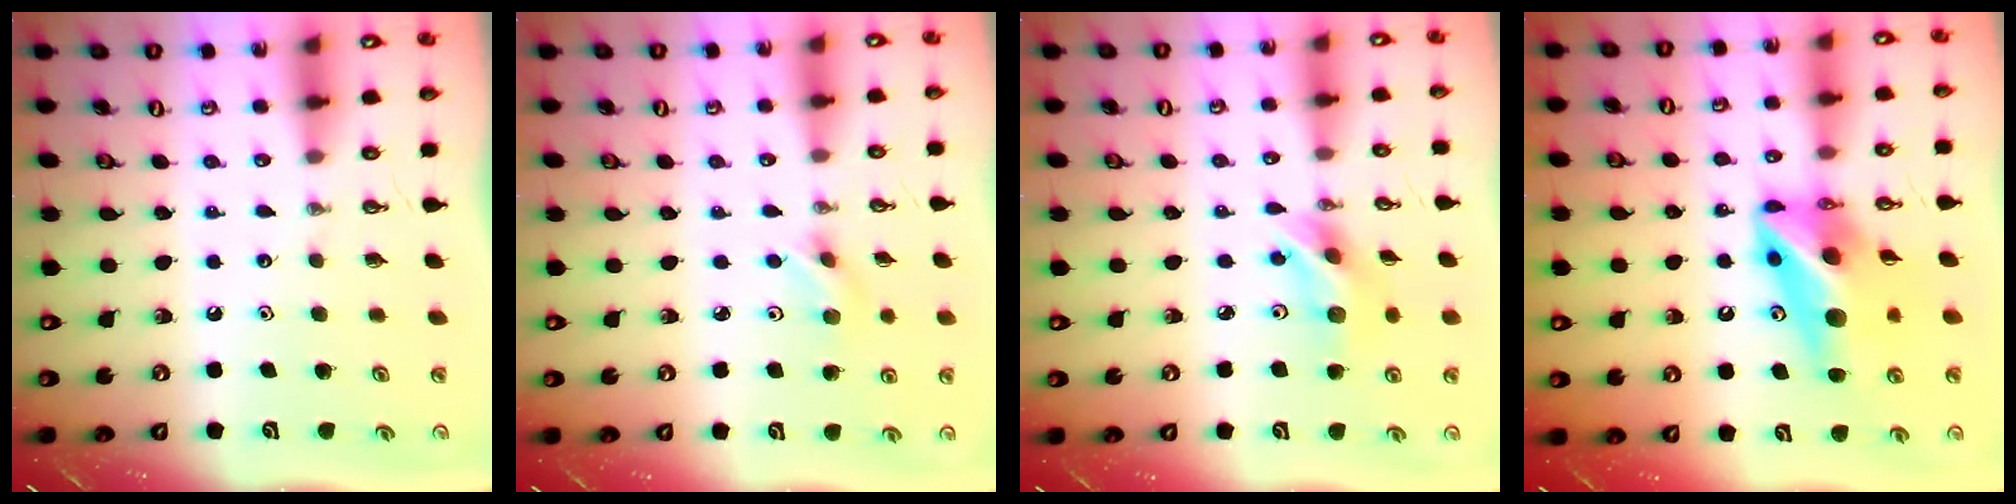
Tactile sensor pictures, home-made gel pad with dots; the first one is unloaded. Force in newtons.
{"total": 3.5, "press": 3.4, "slide": 0.8}
{"total": 11.4, "press": 10.9, "slide": 3.3}
{"total": 14.1, "press": 13.9, "slide": 2.0}